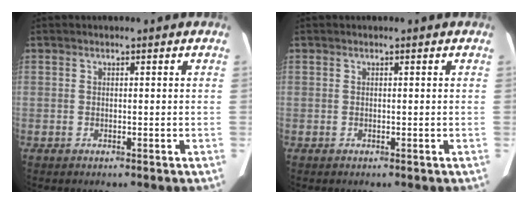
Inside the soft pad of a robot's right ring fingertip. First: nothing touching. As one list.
[{"total": 0.0}]